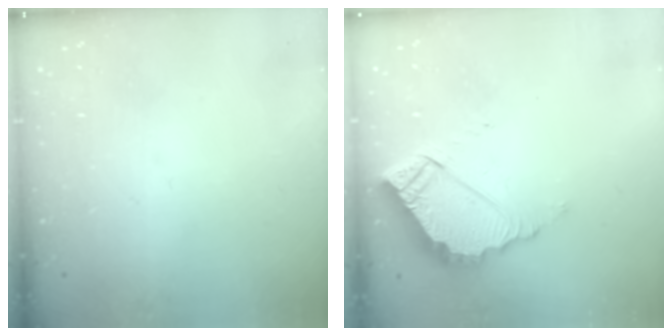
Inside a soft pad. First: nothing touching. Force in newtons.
{"total": 9.7, "press": 9.6, "slide": 0.7}